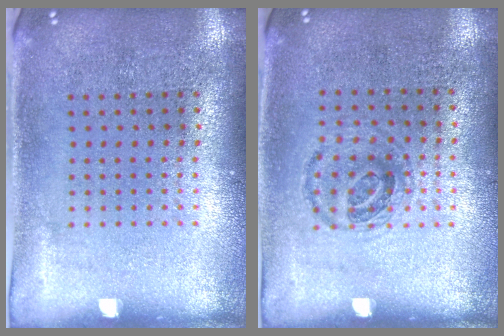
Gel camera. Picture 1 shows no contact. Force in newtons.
{"total": 0.9, "press": 0.8, "slide": 0.5}